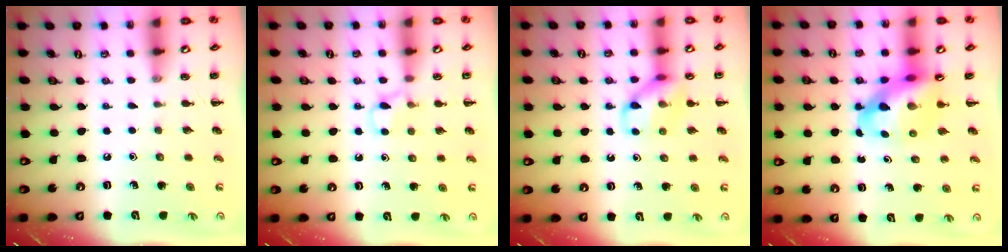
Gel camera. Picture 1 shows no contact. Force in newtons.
{"total": 4.8, "press": 4.6, "slide": 1.6}
{"total": 11.0, "press": 11.0, "slide": 1.4}
{"total": 11.6, "press": 11.1, "slide": 3.6}